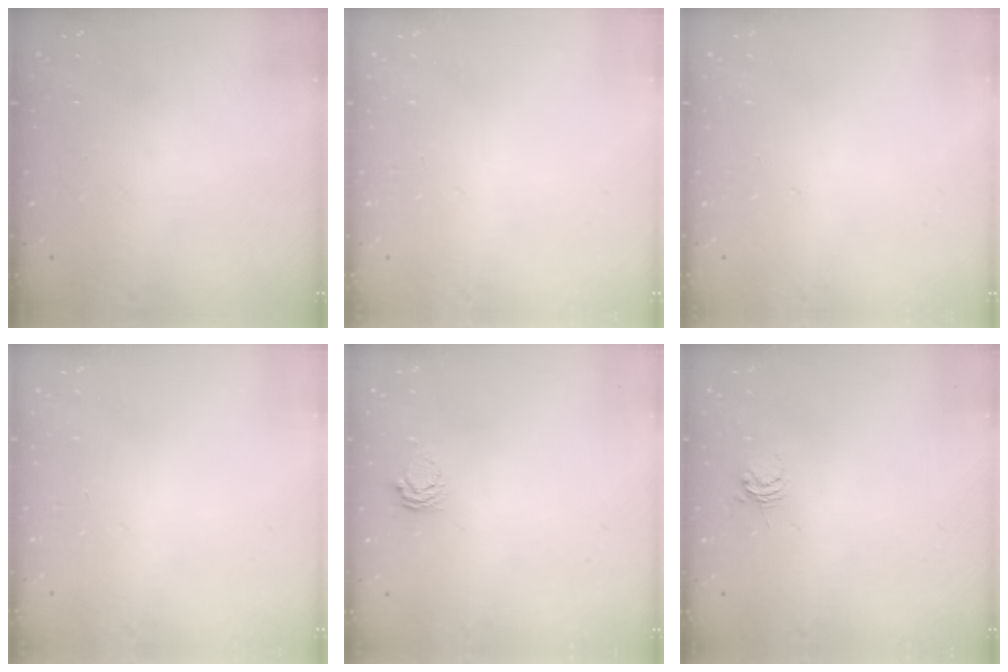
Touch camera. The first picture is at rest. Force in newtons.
{"total": 0.0}
{"total": 0.0}
{"total": 0.0}
{"total": 3.8, "press": 3.8, "slide": 0.3}
{"total": 3.7, "press": 3.7, "slide": 0.5}